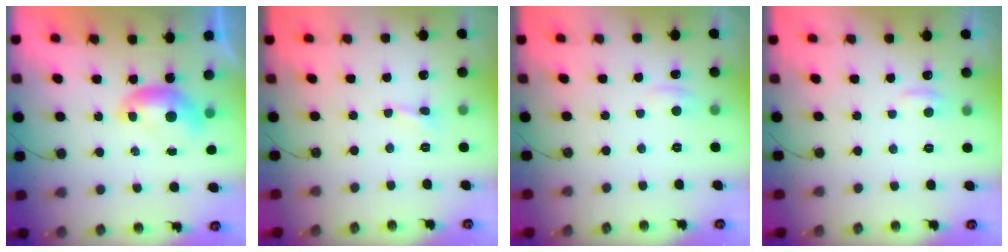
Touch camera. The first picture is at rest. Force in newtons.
{"total": 1.5, "press": 1.4, "slide": 0.5}
{"total": 1.5, "press": 1.3, "slide": 0.7}
{"total": 1.2, "press": 1.0, "slide": 0.7}